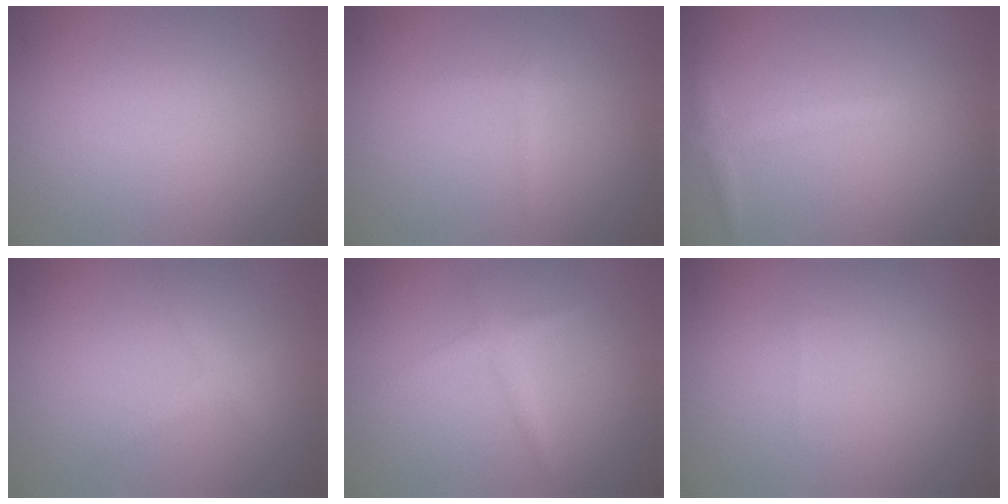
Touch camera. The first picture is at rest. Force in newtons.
{"total": 0.6, "press": 0.6, "slide": 0.0}
{"total": 1.7, "press": 1.7, "slide": 0.1}
{"total": 1.3, "press": 1.3, "slide": 0.2}
{"total": 1.4, "press": 1.4, "slide": 0.0}
{"total": 0.0}